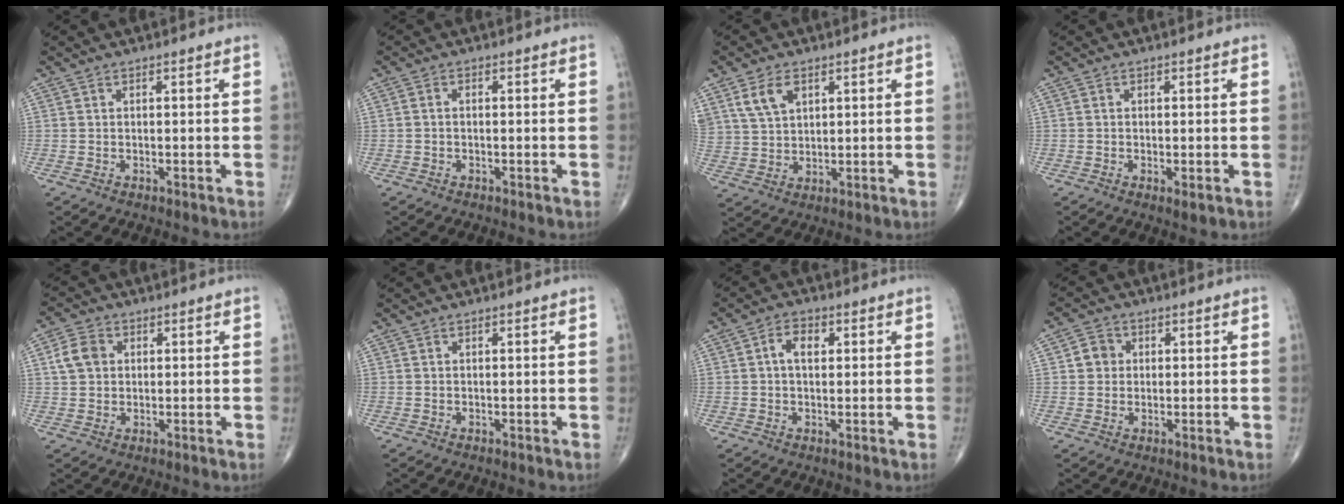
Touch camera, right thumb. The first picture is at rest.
{"total": 0.8, "force": [-0.2, 0.5, 0.6], "torque": [-0.008, 0.001, -0.007]}
{"total": 6.6, "force": [3.3, 4.2, 3.9], "torque": [-0.065, -0.011, 0.070]}
{"total": 1.4, "force": [-0.4, 0.3, 1.3], "torque": [-0.026, -0.007, -0.008]}
{"total": 5.2, "force": [1.1, 4.2, 2.9], "torque": [-0.048, 0.005, 0.018]}
{"total": 0.0}
{"total": 4.1, "force": [0.8, 2.6, 3.1], "torque": [-0.051, 0.010, 0.011]}
{"total": 3.7, "force": [0.6, 3.5, 1.3], "torque": [-0.003, 0.003, 0.004]}